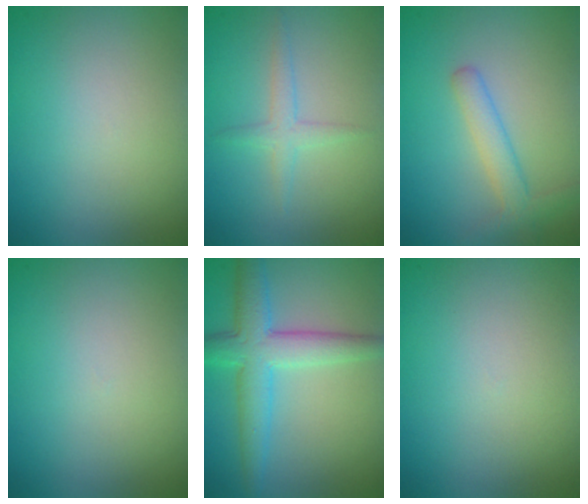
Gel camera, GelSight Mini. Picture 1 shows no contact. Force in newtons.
{"total": 1.6, "press": 1.6, "slide": 0.1}
{"total": 2.6, "press": 2.6, "slide": 0.1}
{"total": 0.0}
{"total": 5.5, "press": 5.5, "slide": 0.0}
{"total": 0.0}